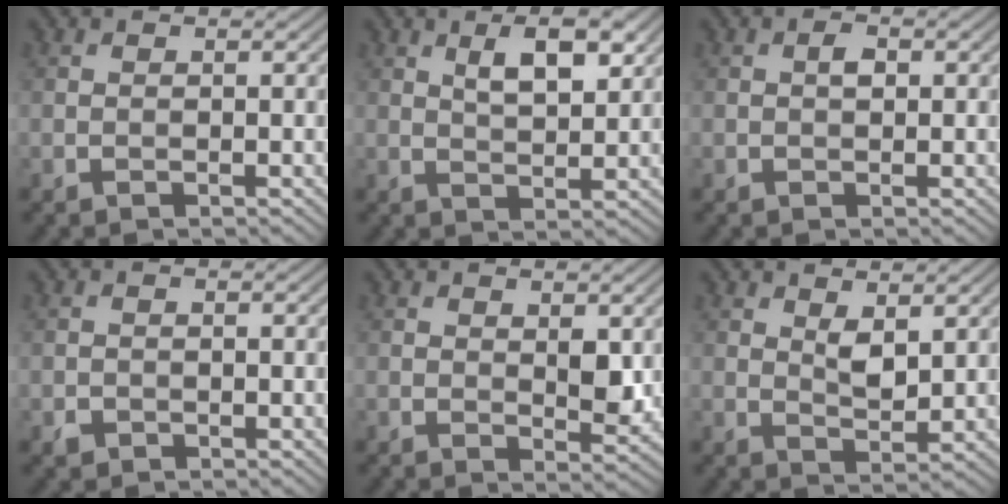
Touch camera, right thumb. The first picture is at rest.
{"total": 5.3, "force": [2.3, 2.1, 4.3], "torque": [-0.075, -0.001, 0.040]}
{"total": 1.3, "force": [0.2, 0.7, 1.1], "torque": [-0.017, 0.003, 0.001]}
{"total": 0.9, "force": [-0.5, 0.7, 0.3], "torque": [-0.004, -0.004, -0.010]}
{"total": 2.9, "force": [0.8, 1.4, 2.4], "torque": [-0.040, -0.008, 0.017]}
{"total": 3.0, "force": [1.6, 1.3, 2.2], "torque": [-0.045, -0.007, 0.033]}